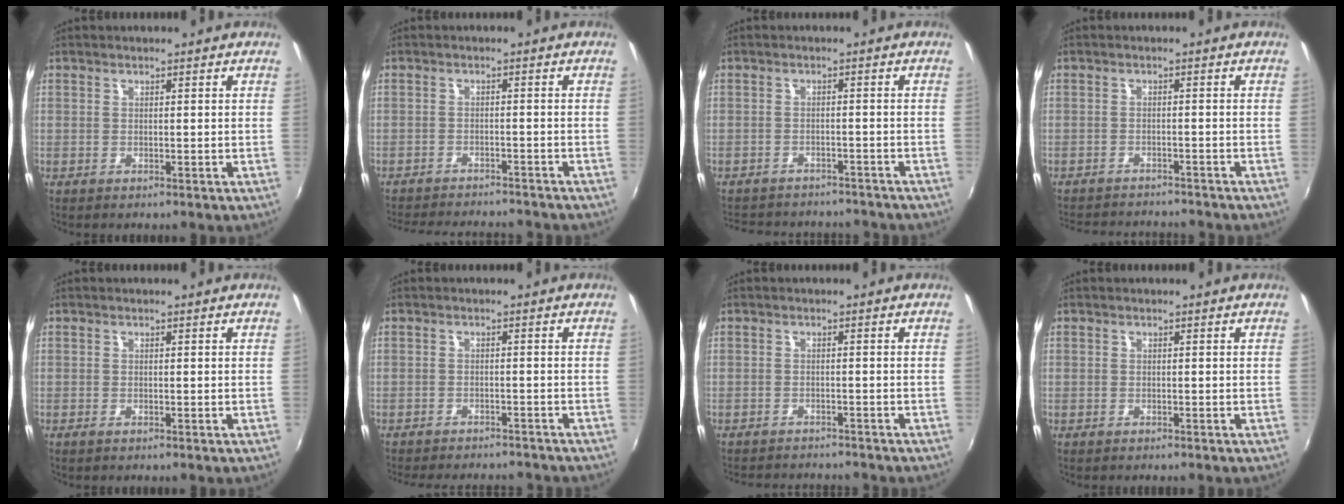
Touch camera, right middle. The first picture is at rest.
{"total": 12.8, "force": [-11.6, 2.6, 4.7], "torque": [-0.107, -0.014, -0.168]}
{"total": 13.2, "force": [-11.5, 4.6, 4.5], "torque": [-0.105, -0.005, -0.155]}
{"total": 9.9, "force": [-9.2, 2.3, 3.0], "torque": [-0.080, -0.011, -0.136]}
{"total": 0.6, "force": [-0.4, 0.2, 0.3], "torque": [-0.008, -0.003, -0.009]}
{"total": 11.3, "force": [-10.1, 2.9, 4.2], "torque": [-0.096, -0.018, -0.140]}
{"total": 7.1, "force": [-6.6, 1.5, 1.9], "torque": [-0.054, -0.014, -0.098]}
{"total": 0.9, "force": [-0.7, 0.5, 0.0], "torque": [-0.002, -0.001, -0.014]}